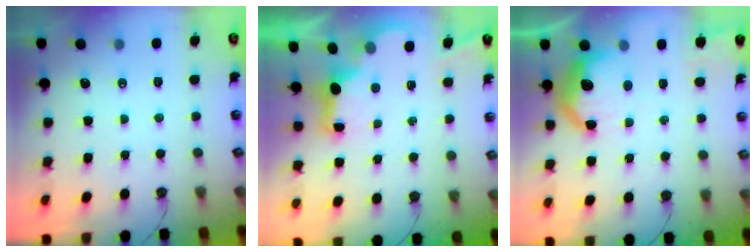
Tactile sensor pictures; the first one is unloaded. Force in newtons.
{"total": 2.9, "press": 2.8, "slide": 0.9}
{"total": 13.1, "press": 13.1, "slide": 1.0}